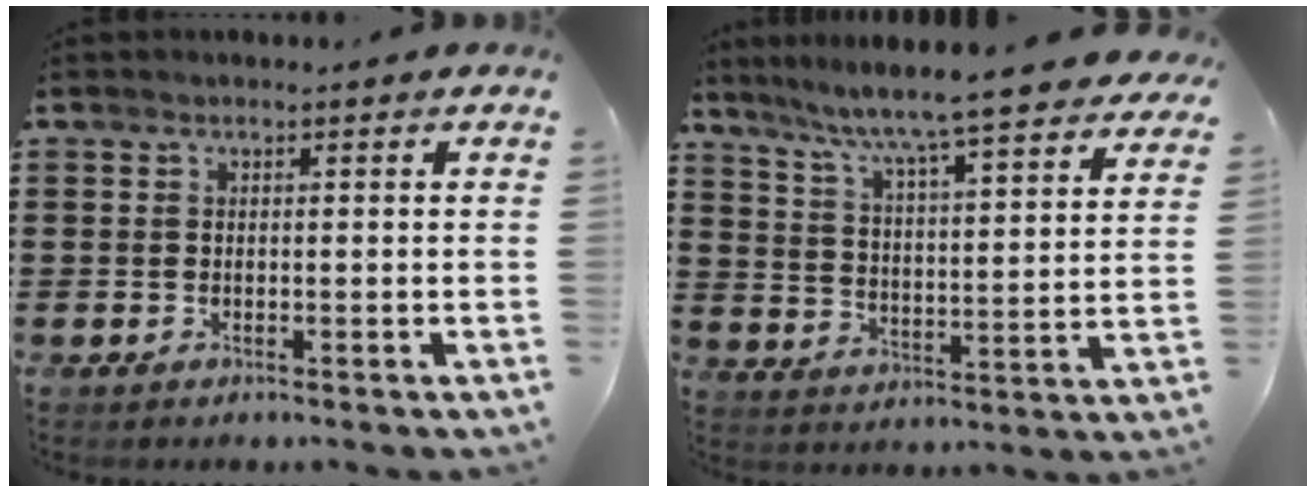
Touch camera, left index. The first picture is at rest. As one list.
[{"total": 6.8, "force": [6.2, -1.0, 2.6], "torque": [-0.078, -0.054, 0.098]}]